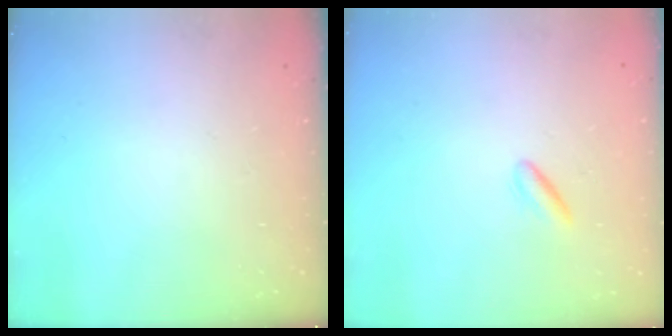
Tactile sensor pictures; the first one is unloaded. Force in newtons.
{"total": 2.2, "press": 2.0, "slide": 0.9}